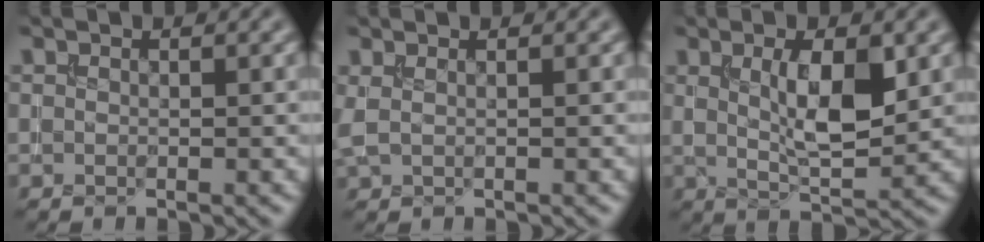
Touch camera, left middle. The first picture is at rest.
{"total": 1.0, "force": [0.6, 0.3, 0.8], "torque": [-0.017, 0.003, 0.009]}
{"total": 5.4, "force": [1.2, 1.7, 5.0], "torque": [-0.091, -0.003, 0.025]}